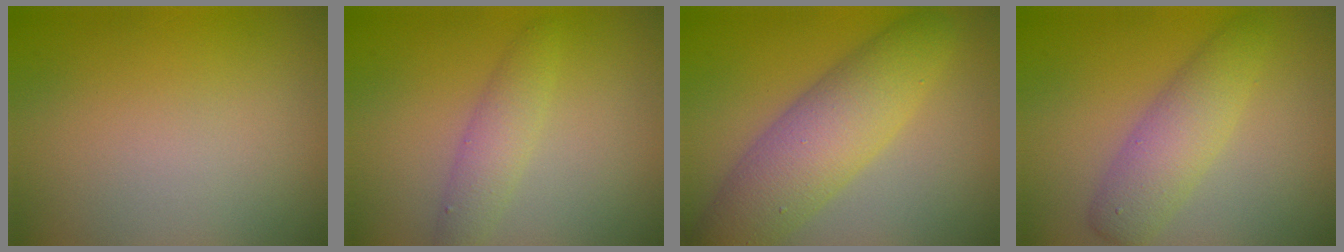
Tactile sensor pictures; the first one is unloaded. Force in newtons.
{"total": 2.4, "press": 2.4, "slide": 0.1}
{"total": 7.0, "press": 7.0, "slide": 0.3}
{"total": 4.0, "press": 4.0, "slide": 0.1}